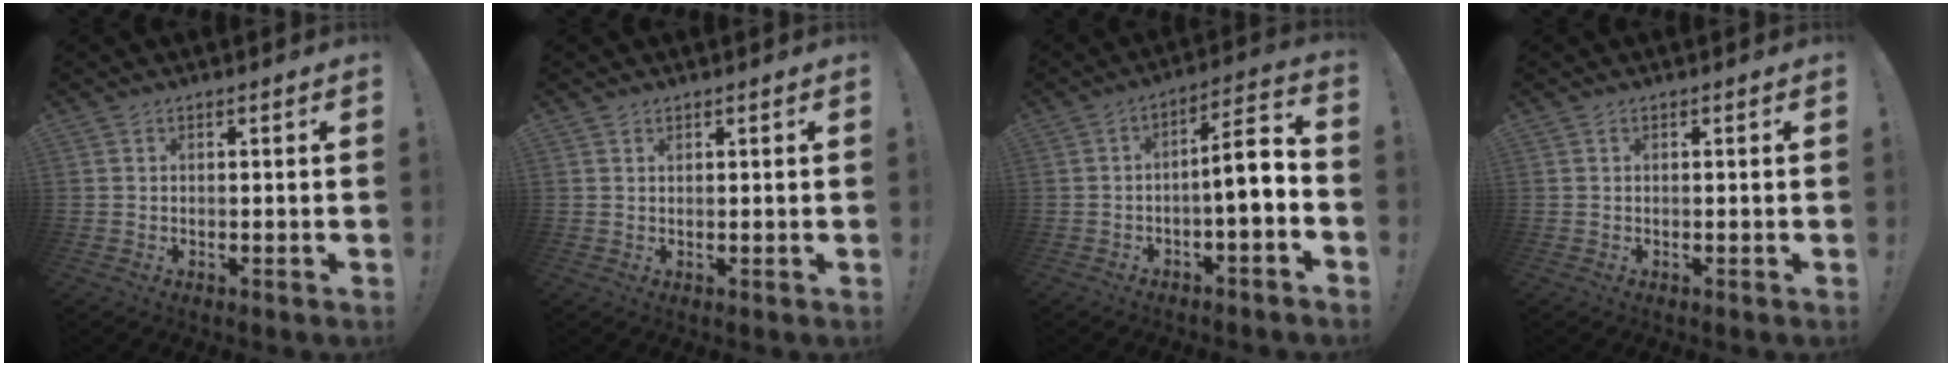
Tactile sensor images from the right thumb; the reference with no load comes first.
{"total": 0.7, "force": [0.6, 0.3, 0.1], "torque": [0.004, -0.005, 0.011]}
{"total": 8.7, "force": [-1.2, 1.1, 8.6], "torque": [-0.128, -0.004, -0.028]}
{"total": 0.0}